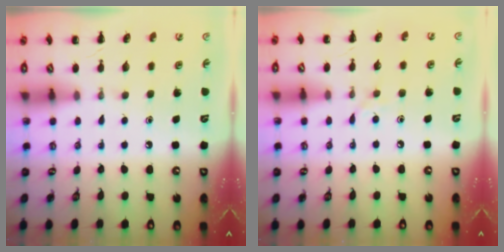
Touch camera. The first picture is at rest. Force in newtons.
{"total": 4.7, "press": 4.3, "slide": 1.8}